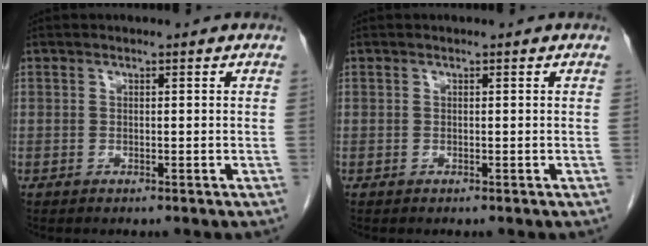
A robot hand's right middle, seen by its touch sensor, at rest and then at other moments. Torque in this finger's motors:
{"motor_torque": [0.43, -0.16, 0.09, 0.01]}